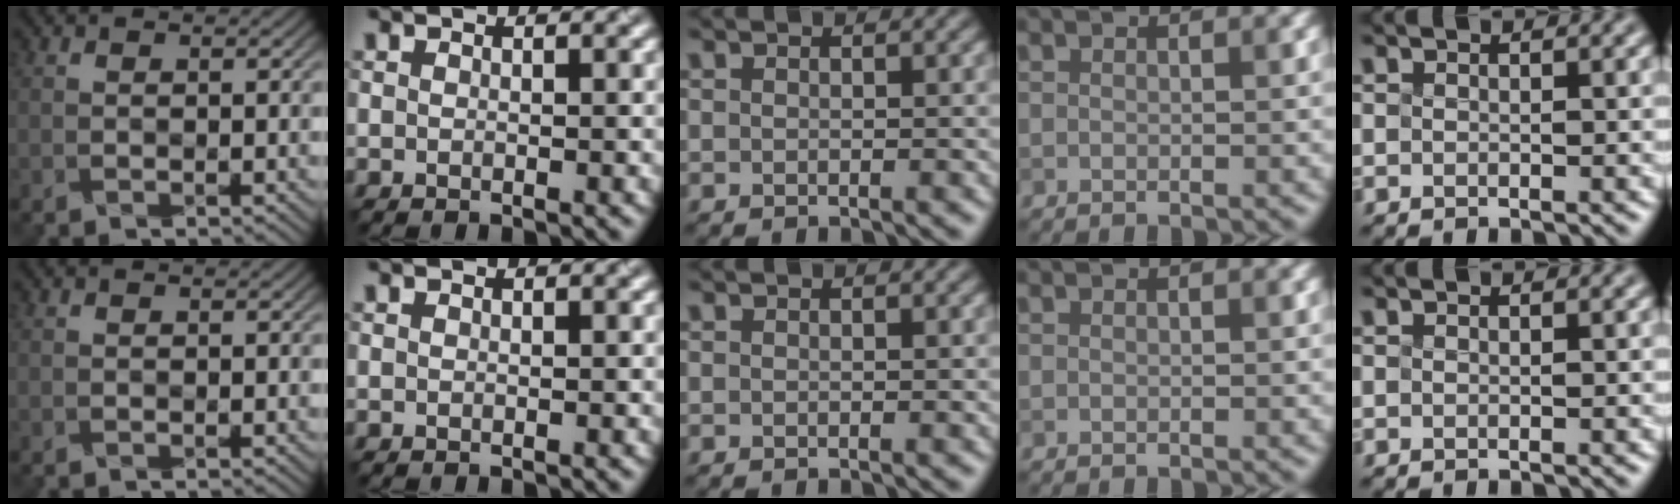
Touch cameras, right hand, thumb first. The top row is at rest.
{}